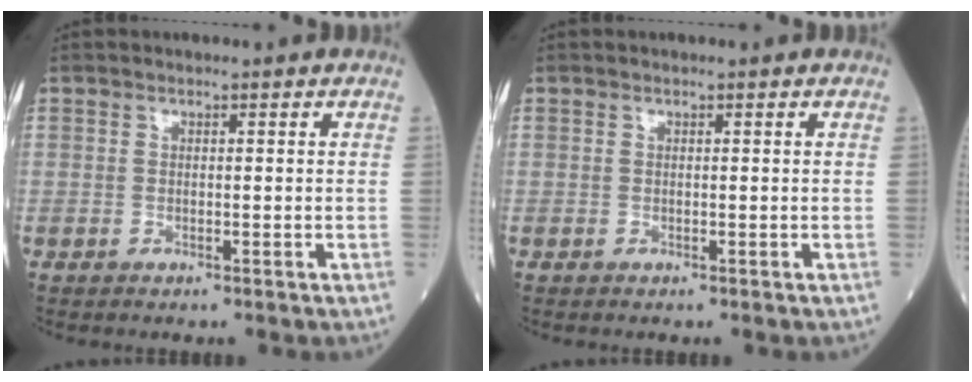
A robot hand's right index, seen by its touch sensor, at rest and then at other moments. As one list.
[{"total": 0.0}]